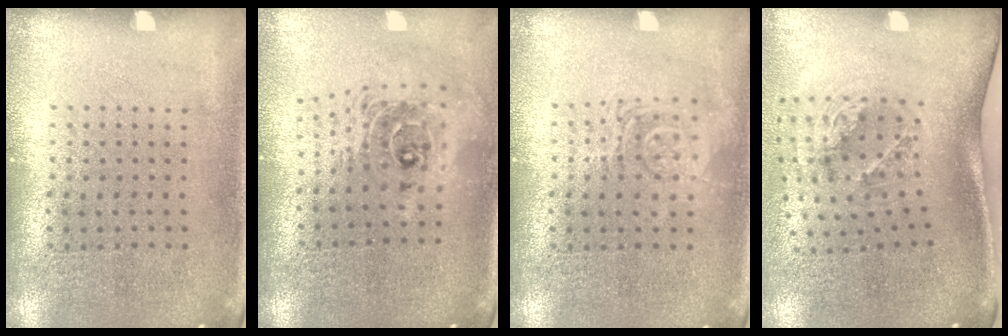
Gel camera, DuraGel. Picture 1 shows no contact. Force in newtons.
{"total": 2.0, "press": 1.6, "slide": 1.3}
{"total": 1.2, "press": 1.2, "slide": 0.2}
{"total": 1.9, "press": 1.2, "slide": 1.4}